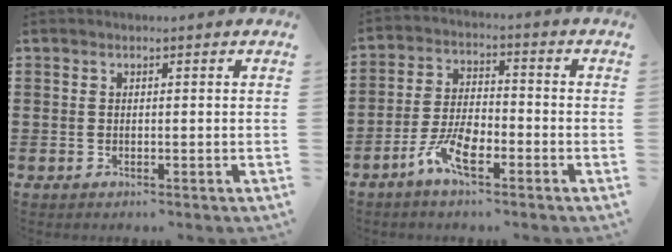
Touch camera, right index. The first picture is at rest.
{"total": 6.8, "force": [-4.1, 2.4, 4.8], "torque": [-0.120, -0.002, -0.083]}